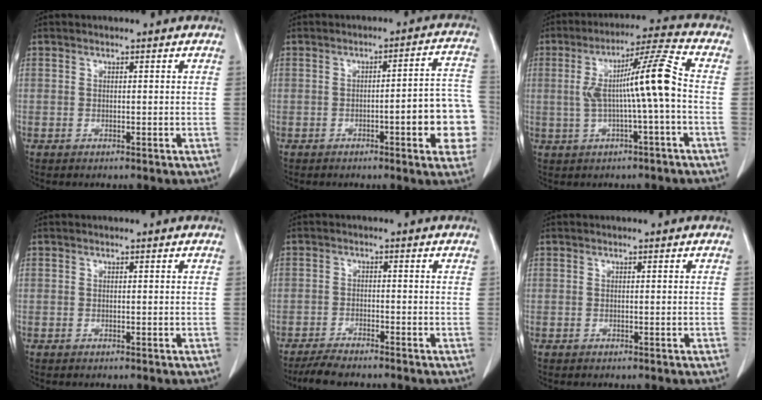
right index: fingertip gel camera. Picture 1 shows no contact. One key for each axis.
{"total": 11.1, "fx": -3.2, "fy": 1.8, "fz": 10.5, "tx": -0.107, "ty": 0.021, "tz": -0.041}
{"total": 9.7, "fx": -0.6, "fy": -0.6, "fz": 9.6, "tx": -0.169, "ty": 0.024, "tz": -0.011}
{"total": 0.0}
{"total": 4.8, "fx": -4.3, "fy": 0.4, "fz": 2.0, "tx": -0.033, "ty": -0.015, "tz": -0.076}
{"total": 0.0}